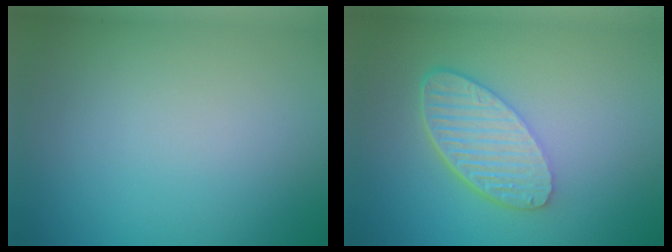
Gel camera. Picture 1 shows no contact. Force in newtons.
{"total": 5.6, "press": 4.2, "slide": 3.7}